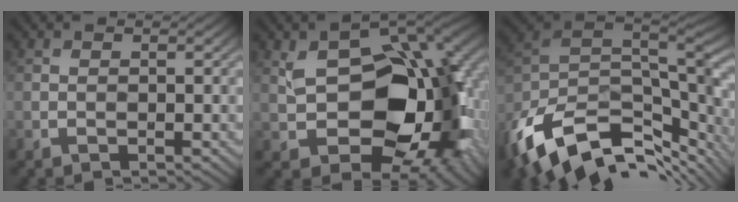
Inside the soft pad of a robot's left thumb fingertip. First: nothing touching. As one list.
[{"total": 16.5, "force": [0.1, 10.2, 13.0], "torque": [-0.190, -0.020, 0.008]}, {"total": 16.1, "force": [-8.0, 8.0, 11.5], "torque": [-0.276, -0.040, -0.120]}]